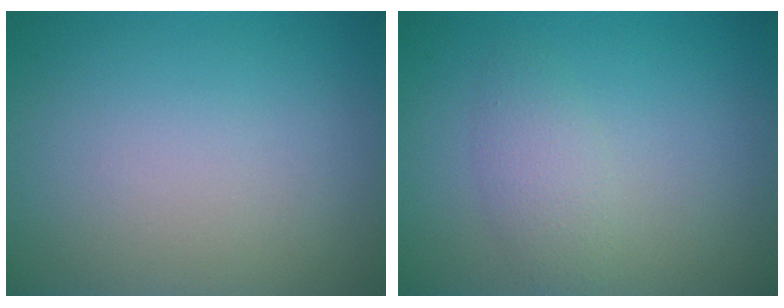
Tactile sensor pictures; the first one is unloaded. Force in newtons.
{"total": 2.1, "press": 2.1, "slide": 0.1}